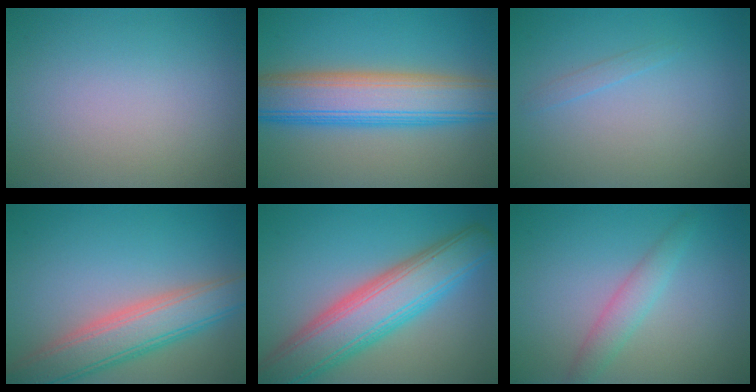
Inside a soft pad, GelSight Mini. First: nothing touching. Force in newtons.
{"total": 9.2, "press": 9.2, "slide": 0.3}
{"total": 0.7, "press": 0.7, "slide": 0.1}
{"total": 6.4, "press": 6.4, "slide": 0.4}
{"total": 8.8, "press": 8.8, "slide": 0.5}
{"total": 2.3, "press": 2.3, "slide": 0.0}